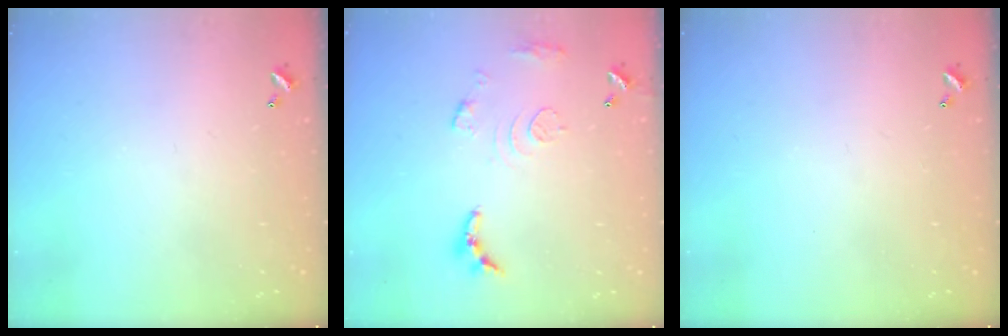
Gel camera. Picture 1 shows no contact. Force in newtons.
{"total": 11.0, "press": 10.9, "slide": 0.9}
{"total": 0.0}